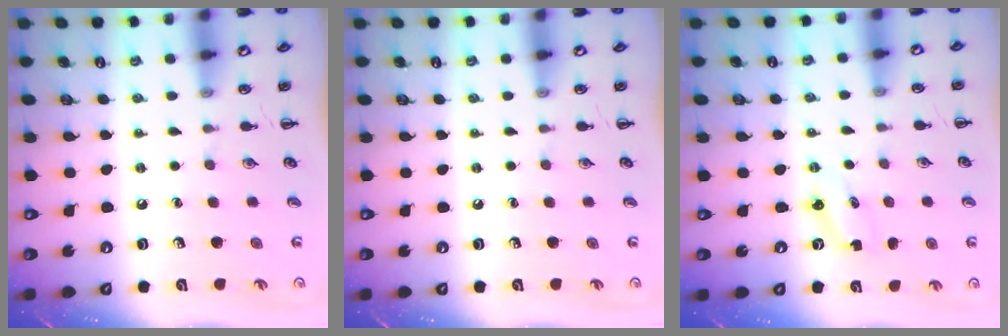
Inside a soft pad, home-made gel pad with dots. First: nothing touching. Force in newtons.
{"total": 0.0}
{"total": 2.9, "press": 2.8, "slide": 0.7}